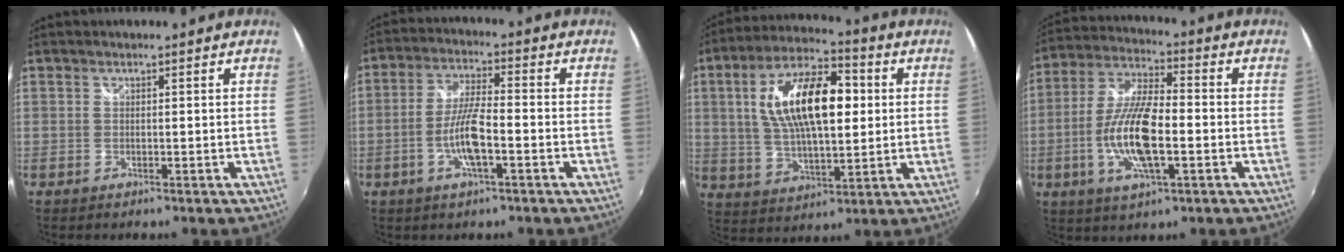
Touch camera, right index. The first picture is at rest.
{"total": 7.9, "force": [-2.9, 1.5, 7.3], "torque": [-0.146, 0.000, -0.054]}
{"total": 17.6, "force": [3.0, 7.7, 15.6], "torque": [-0.284, 0.022, 0.053]}
{"total": 13.7, "force": [-3.2, 4.3, 12.5], "torque": [-0.259, -0.004, -0.063]}